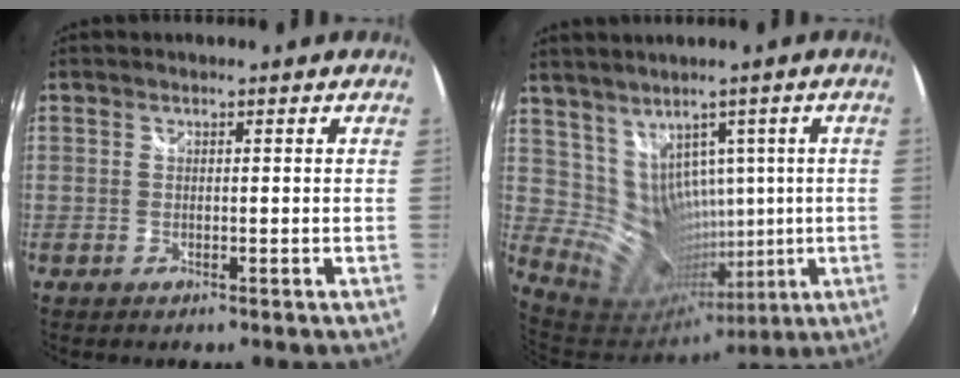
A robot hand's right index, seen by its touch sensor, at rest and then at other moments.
{"total": 12.3, "force": [3.5, 10.8, 4.7], "torque": [-0.101, 0.002, 0.094]}